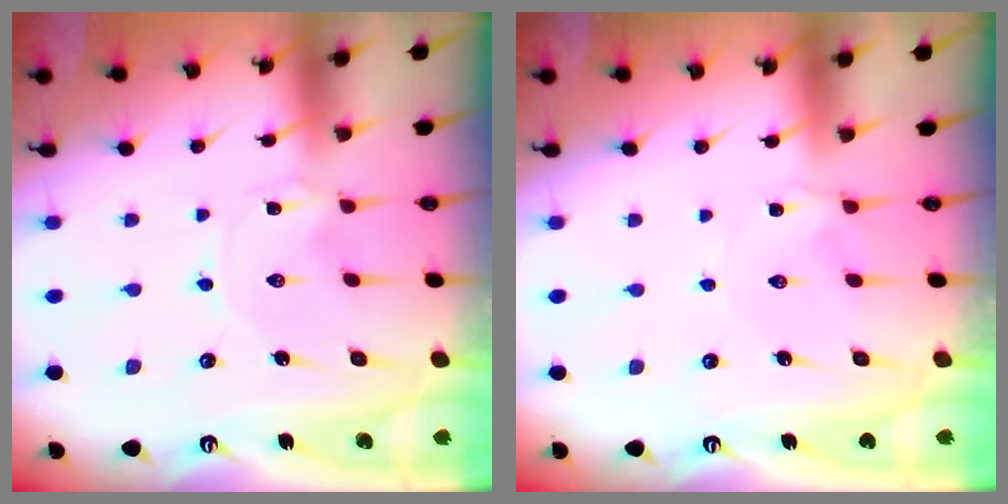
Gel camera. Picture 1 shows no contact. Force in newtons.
{"total": 2.8, "press": 2.8, "slide": 0.4}